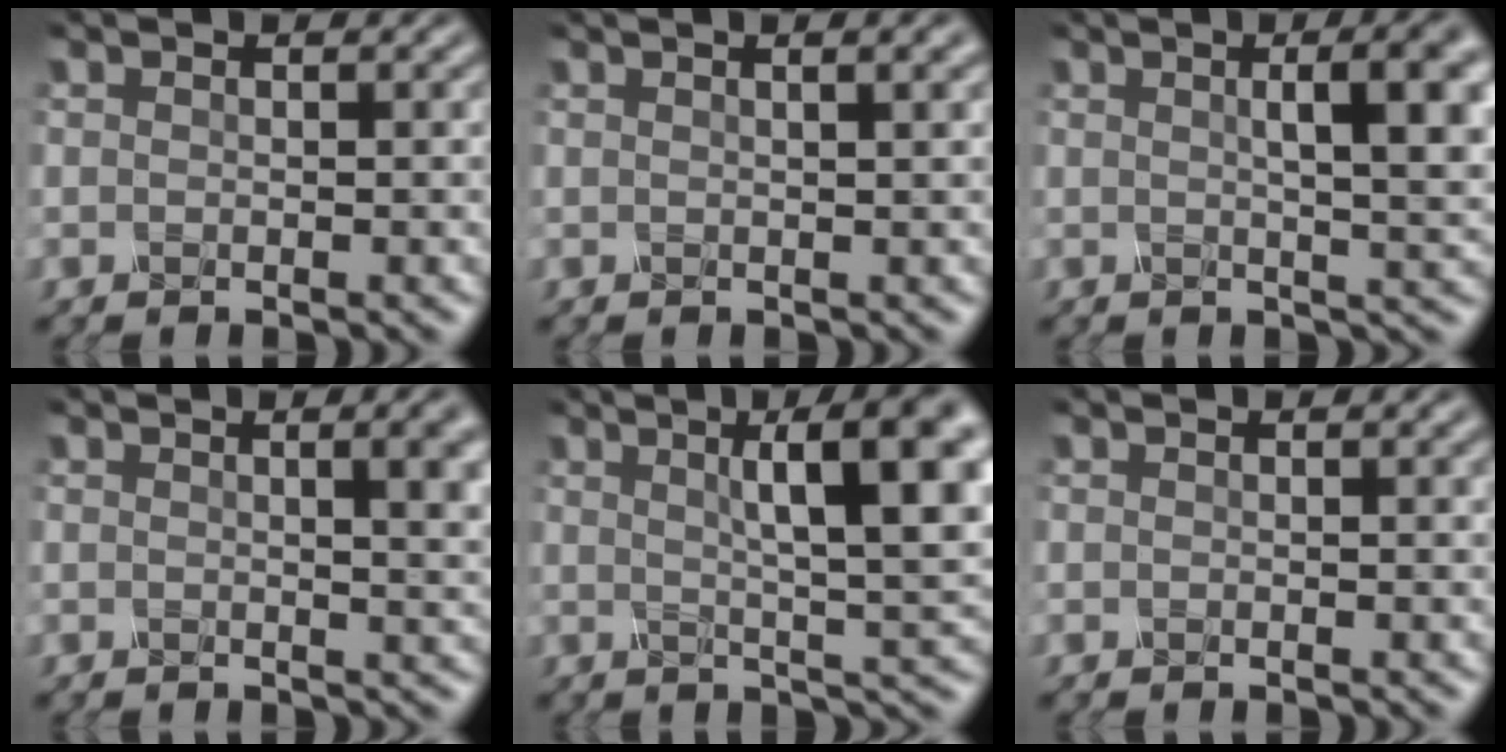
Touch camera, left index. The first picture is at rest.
{"total": 3.4, "force": [1.2, 1.4, 2.9], "torque": [-0.017, 0.027, -0.013]}
{"total": 7.4, "force": [1.2, 2.0, 7.0], "torque": [-0.054, 0.024, 0.013]}
{"total": 5.1, "force": [0.8, 1.9, 4.7], "torque": [-0.025, 0.017, 0.007]}
{"total": 9.9, "force": [2.5, 1.9, 9.4], "torque": [-0.113, 0.014, 0.041]}
{"total": 0.9, "force": [0.1, 0.4, 0.8], "torque": [-0.005, 0.002, -0.004]}